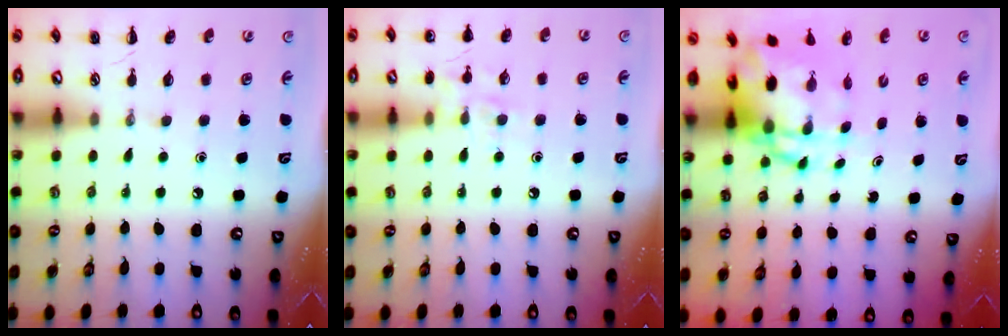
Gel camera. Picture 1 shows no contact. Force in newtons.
{"total": 8.5, "press": 8.4, "slide": 1.6}
{"total": 8.7, "press": 8.4, "slide": 2.2}